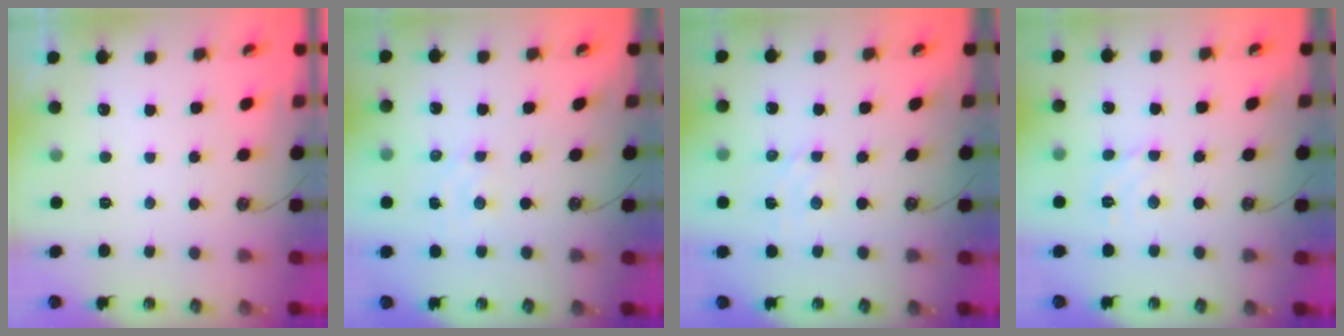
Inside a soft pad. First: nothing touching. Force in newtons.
{"total": 2.2, "press": 2.2, "slide": 0.3}
{"total": 2.5, "press": 2.4, "slide": 0.4}
{"total": 3.8, "press": 3.8, "slide": 0.4}